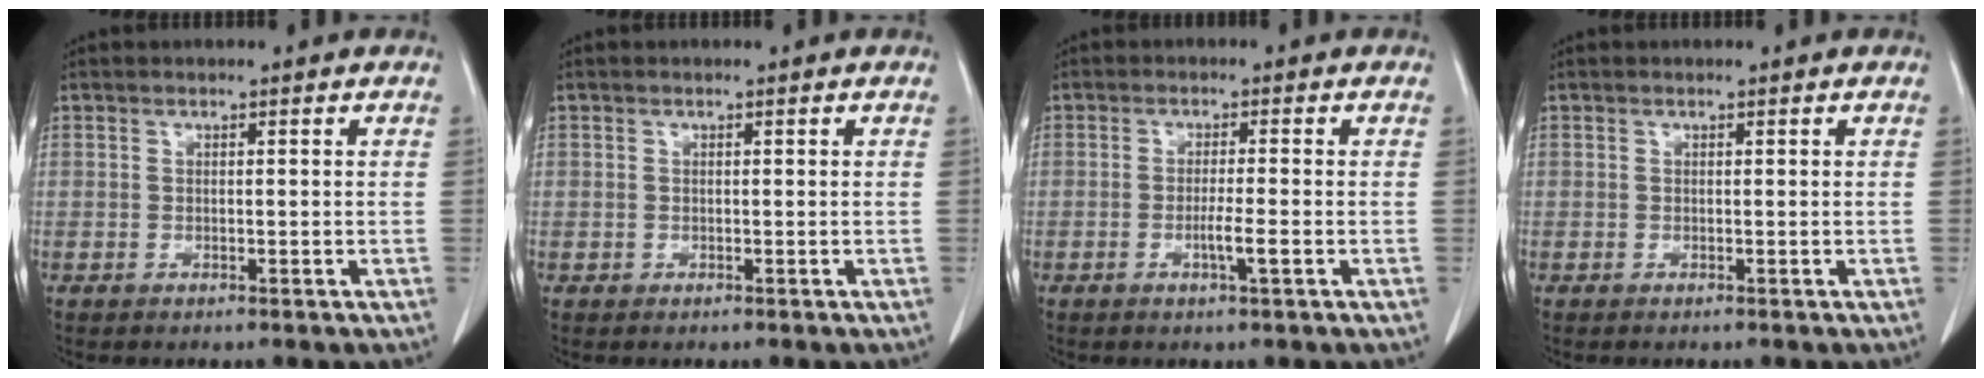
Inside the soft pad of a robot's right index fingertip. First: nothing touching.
{"total": 0.6, "force": [0.0, 0.6, -0.1], "torque": [0.005, 0.007, -0.002]}
{"total": 3.0, "force": [-1.0, -0.2, 2.8], "torque": [-0.052, -0.004, -0.019]}
{"total": 0.0}